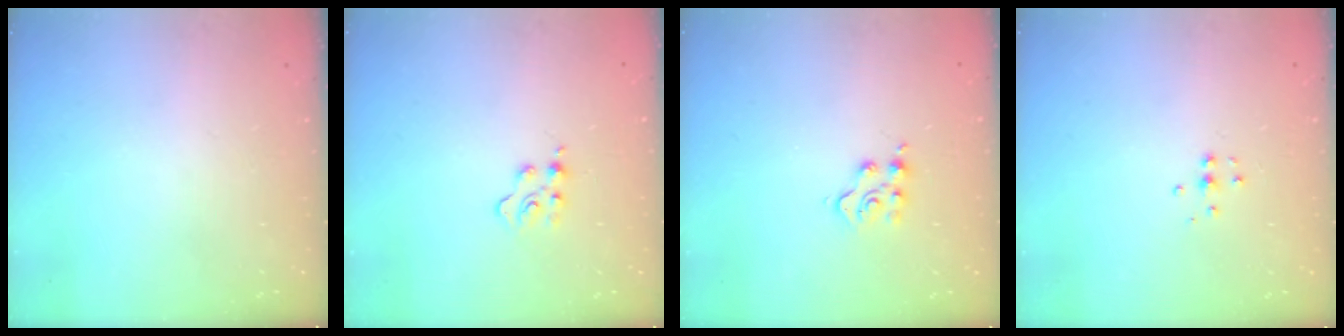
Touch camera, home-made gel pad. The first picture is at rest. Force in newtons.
{"total": 4.7, "press": 4.7, "slide": 0.5}
{"total": 4.5, "press": 4.4, "slide": 0.3}
{"total": 4.4, "press": 4.3, "slide": 0.3}